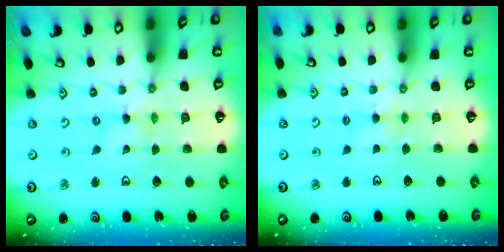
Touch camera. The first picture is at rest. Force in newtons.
{"total": 2.9, "press": 2.8, "slide": 0.5}